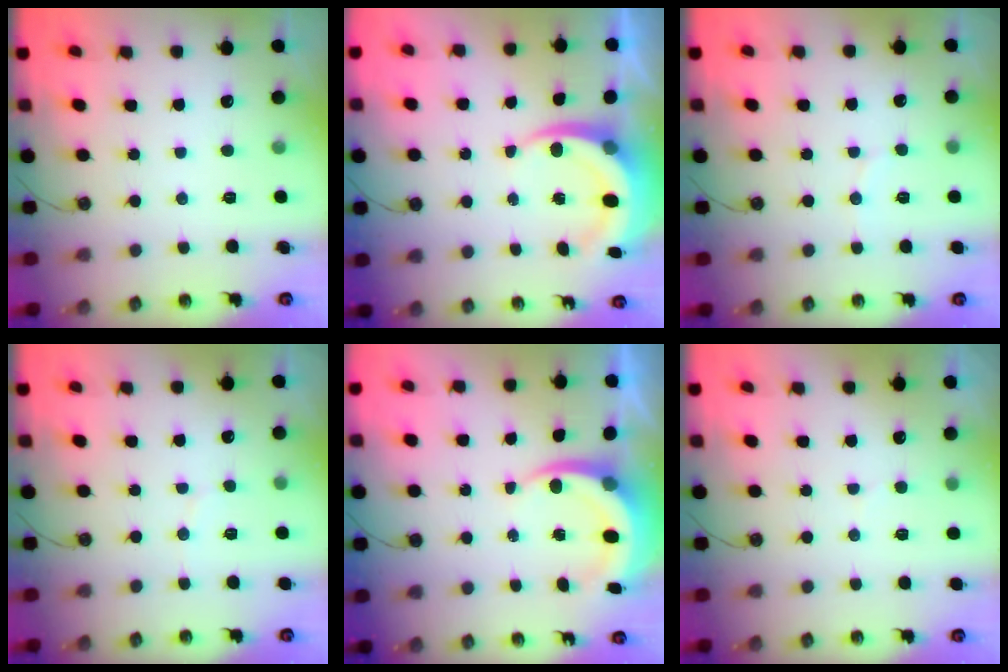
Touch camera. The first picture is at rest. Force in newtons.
{"total": 8.0, "press": 7.8, "slide": 1.8}
{"total": 2.9, "press": 2.9, "slide": 0.3}
{"total": 3.2, "press": 3.2, "slide": 0.3}
{"total": 7.2, "press": 7.0, "slide": 1.8}
{"total": 4.3, "press": 3.9, "slide": 1.7}